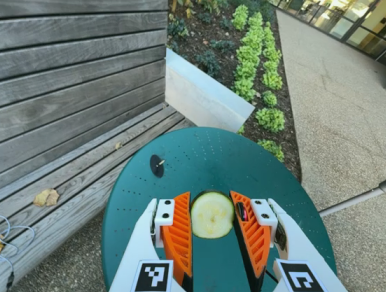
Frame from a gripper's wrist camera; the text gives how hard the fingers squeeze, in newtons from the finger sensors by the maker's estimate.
{"total": 13.3, "left": 13.9, "right": 12.7}